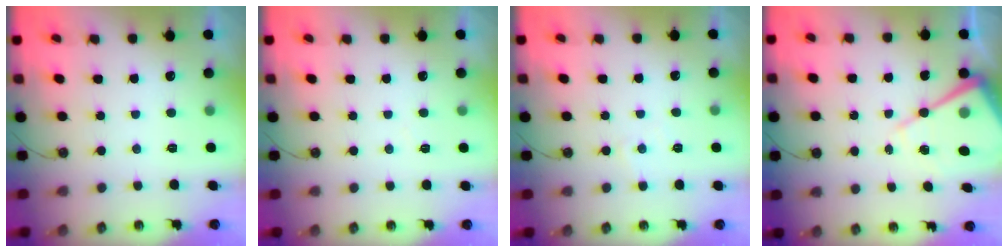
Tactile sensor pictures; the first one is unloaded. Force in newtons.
{"total": 2.6, "press": 2.6, "slide": 0.4}
{"total": 2.7, "press": 2.7, "slide": 0.5}
{"total": 12.5, "press": 12.4, "slide": 1.0}